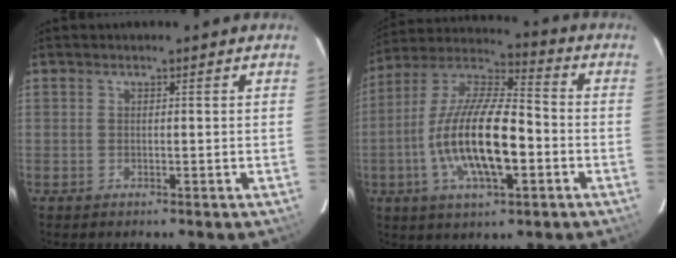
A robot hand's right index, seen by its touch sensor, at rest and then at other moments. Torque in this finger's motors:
{"motor_torque": [0.83, -0.42, 1.05, 0.21]}